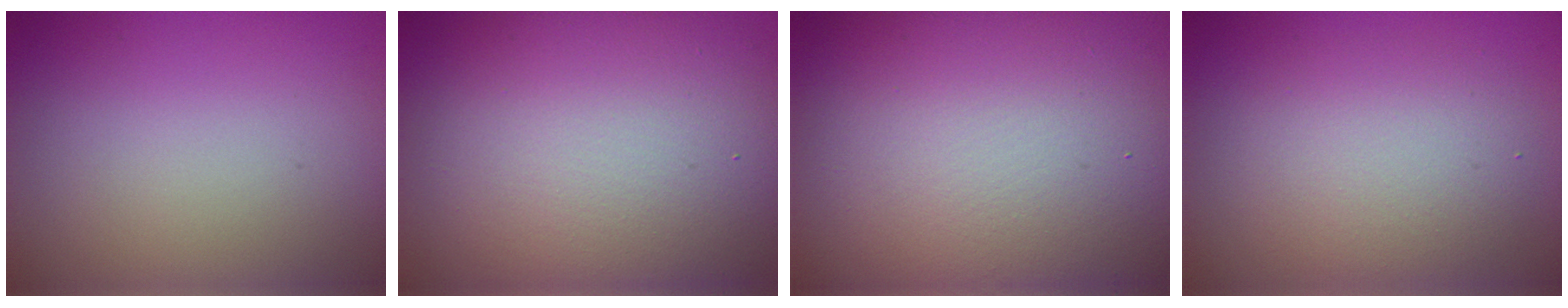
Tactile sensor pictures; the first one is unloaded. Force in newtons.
{"total": 14.2, "press": 14.2, "slide": 0.1}
{"total": 21.4, "press": 21.4, "slide": 0.7}
{"total": 4.5, "press": 4.4, "slide": 0.4}